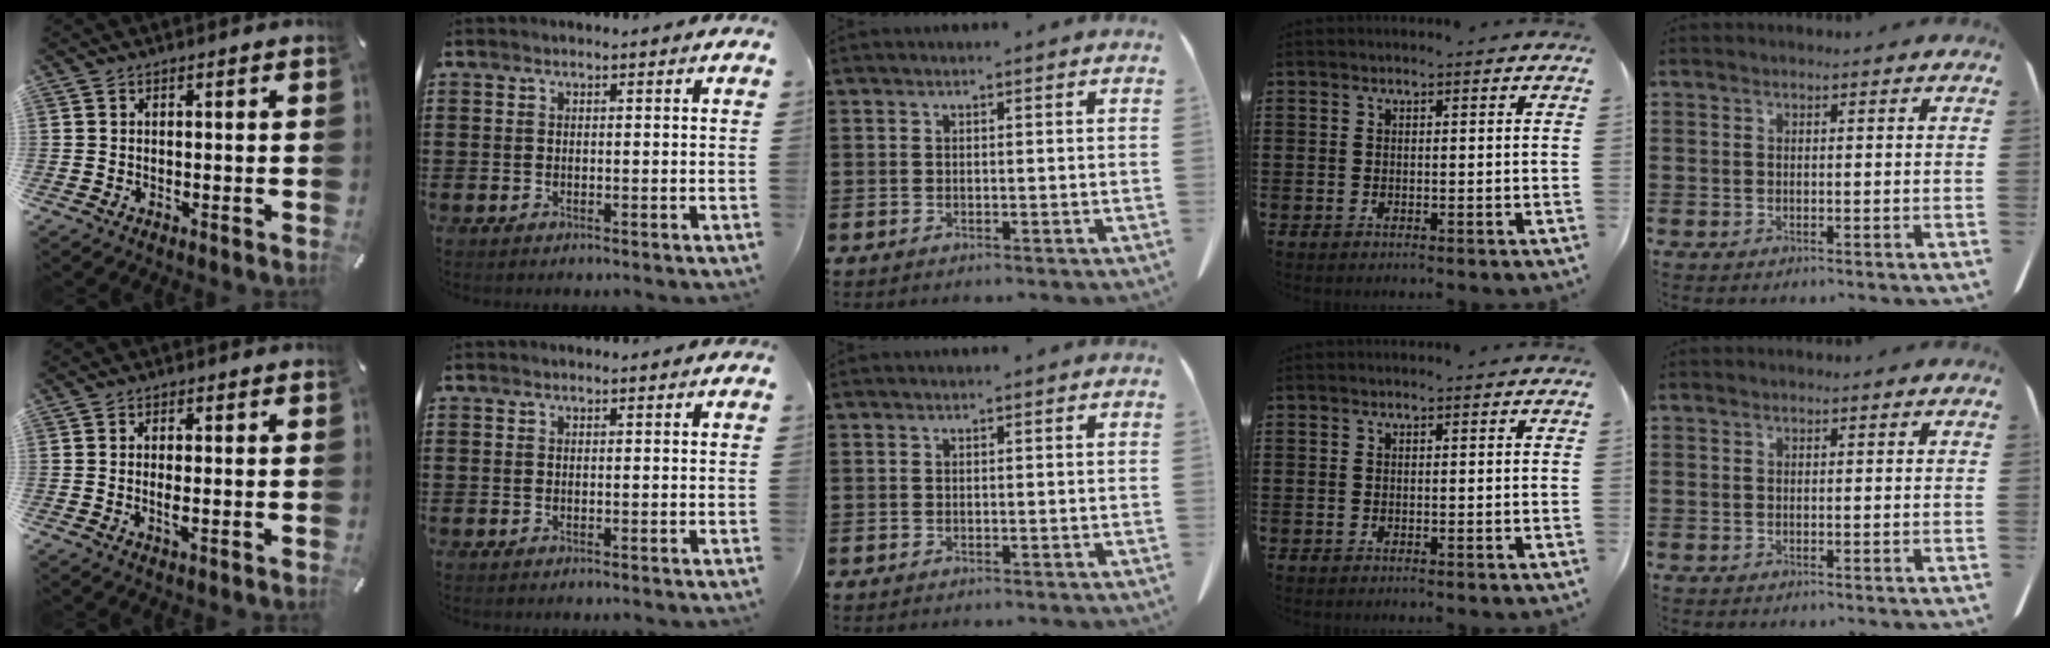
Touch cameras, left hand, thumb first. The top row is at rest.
{"thumb": {"total": 2.3, "force": [-0.2, 0.8, 2.2], "torque": [-0.040, -0.002, -0.003]}}